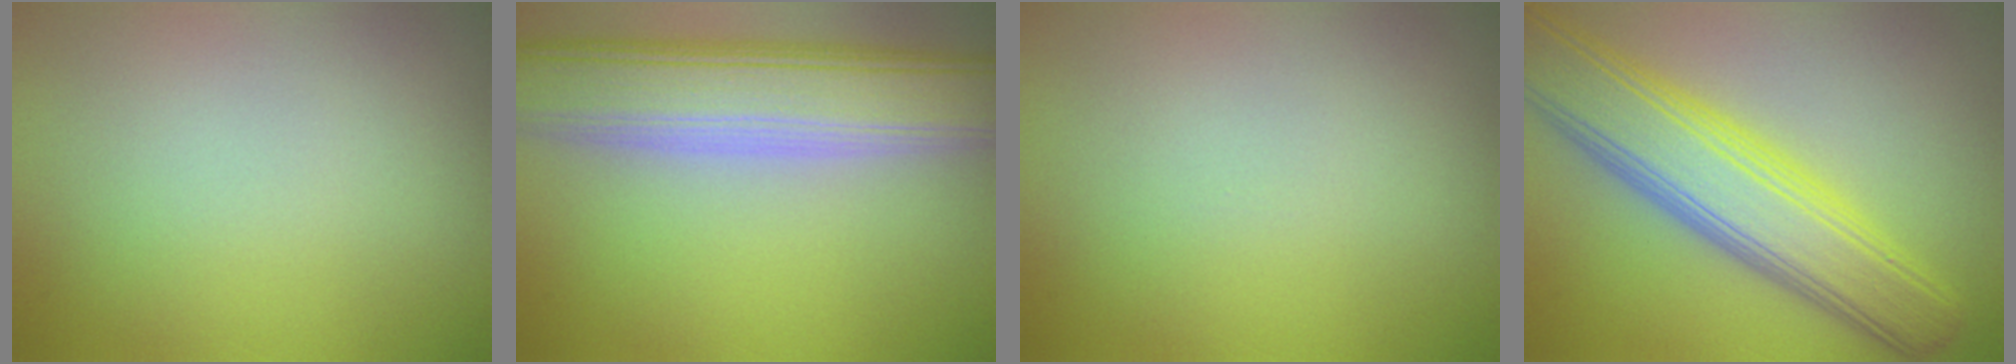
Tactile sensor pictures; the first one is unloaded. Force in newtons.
{"total": 8.9, "press": 8.9, "slide": 0.8}
{"total": 0.0}
{"total": 8.2, "press": 8.2, "slide": 0.4}